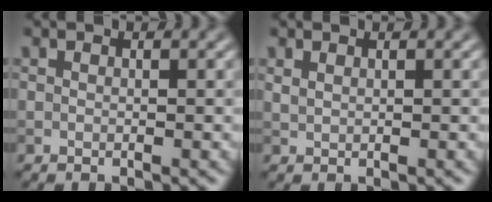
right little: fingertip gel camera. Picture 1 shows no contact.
{"total": 0.7, "force": [0.5, 0.3, 0.3], "torque": [-0.011, 0.000, 0.015]}